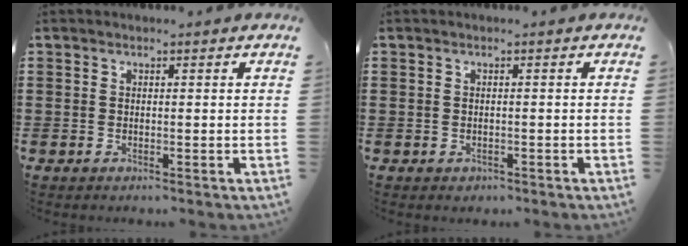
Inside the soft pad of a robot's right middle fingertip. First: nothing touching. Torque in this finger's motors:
{"motor_torque": [0.22, -0.27, 0.00, 0.00]}